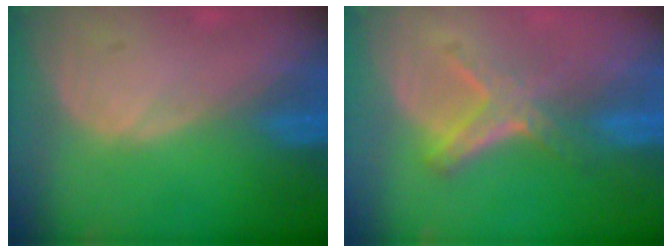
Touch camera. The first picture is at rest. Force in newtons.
{"total": 4.8, "press": 4.7, "slide": 1.2}